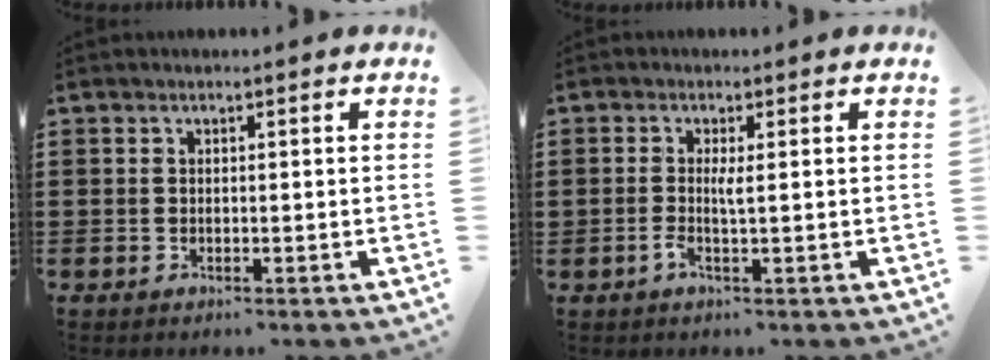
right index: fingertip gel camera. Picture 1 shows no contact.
{"total": 1.8, "force": [-0.2, 0.1, 1.8], "torque": [-0.044, -0.007, -0.006]}